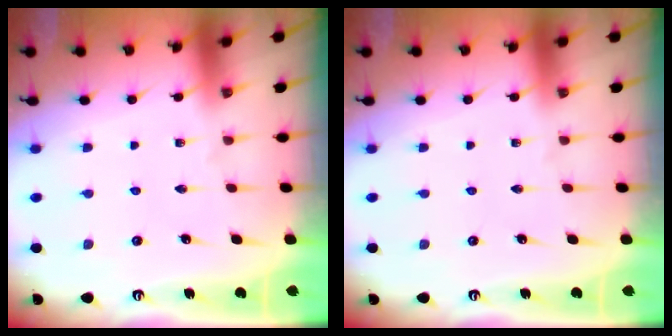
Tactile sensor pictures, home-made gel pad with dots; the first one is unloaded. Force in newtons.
{"total": 0.0}